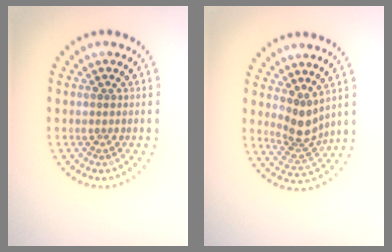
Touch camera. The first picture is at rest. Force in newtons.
{"total": 2.9, "press": 2.1, "slide": 1.9}